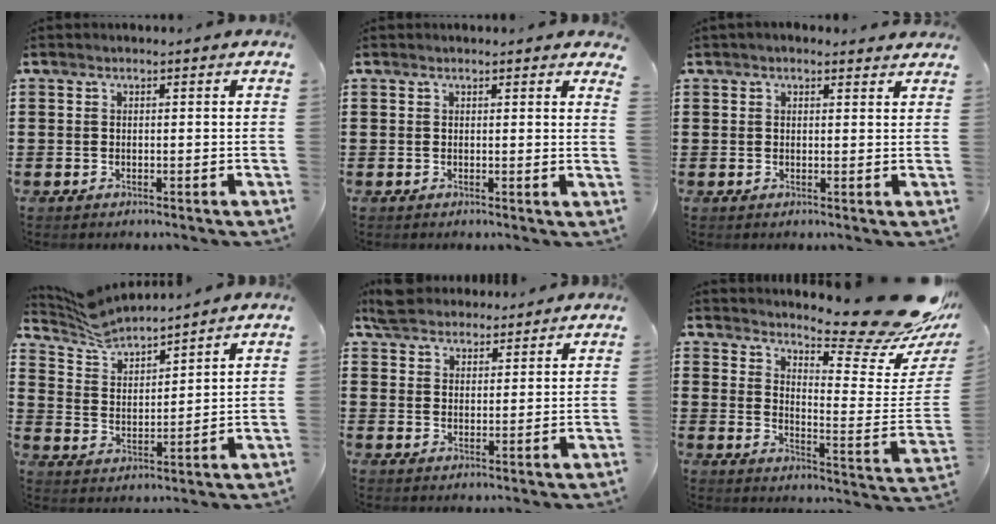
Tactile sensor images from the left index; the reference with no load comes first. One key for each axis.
{"total": 0.9, "fx": 0.9, "fy": 0.0, "fz": 0.3, "tx": -0.001, "ty": -0.004, "tz": 0.014}
{"total": 1.5, "fx": 1.3, "fy": 0.6, "fz": 0.4, "tx": -0.012, "ty": 0.004, "tz": 0.025}
{"total": 5.8, "fx": 5.7, "fy": 0.8, "fz": 1.0, "tx": -0.046, "ty": -0.026, "tz": 0.101}
{"total": 4.8, "fx": 4.5, "fy": 1.8, "fz": 0.3, "tx": -0.025, "ty": -0.002, "tz": 0.086}
{"total": 12.8, "fx": 11.4, "fy": 0.4, "fz": 5.8, "tx": -0.094, "ty": -0.101, "tz": 0.186}